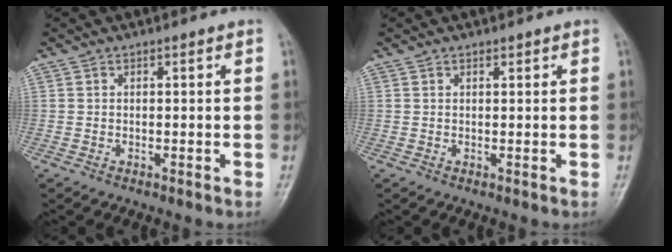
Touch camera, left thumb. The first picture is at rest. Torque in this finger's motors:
{"motor_torque": [-0.29, 0.04, 0.04, 0.07, -0.04]}